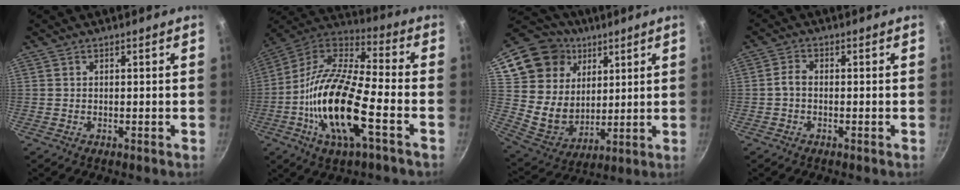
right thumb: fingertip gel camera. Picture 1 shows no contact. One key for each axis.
{"total": 21.0, "fx": -6.3, "fy": 7.2, "fz": 18.7, "tx": -0.357, "ty": 0.033, "tz": -0.137}
{"total": 19.5, "fx": 8.5, "fy": 15.9, "fz": 7.4, "tx": -0.104, "ty": -0.012, "tz": 0.169}
{"total": 2.1, "fx": -0.7, "fy": 1.3, "fz": 1.6, "tx": -0.035, "ty": 0.014, "tz": -0.019}